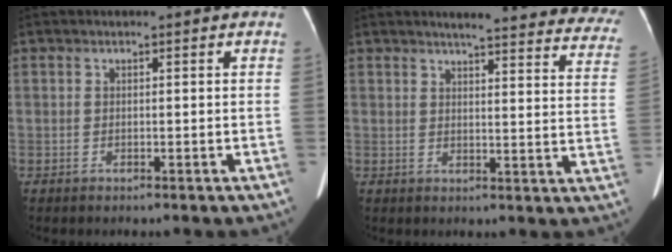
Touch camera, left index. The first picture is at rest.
{"total": 23.8, "force": [21.9, 2.9, 8.7], "torque": [-0.092, -0.077, 0.229]}